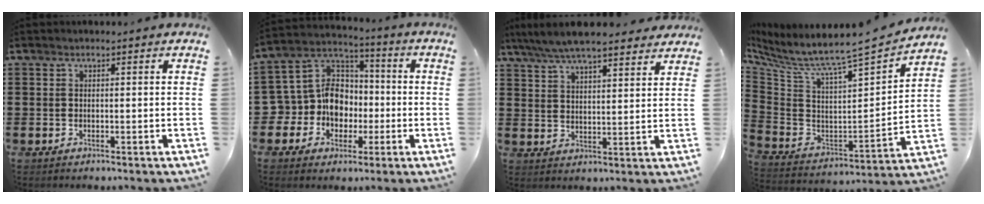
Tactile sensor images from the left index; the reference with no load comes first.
{"total": 10.5, "force": [-2.6, 9.4, 3.9], "torque": [-0.113, 0.017, -0.048]}
{"total": 7.0, "force": [6.3, 0.9, 2.9], "torque": [-0.076, -0.017, 0.114]}
{"total": 5.6, "force": [5.1, -0.3, 2.4], "torque": [-0.077, -0.066, 0.069]}